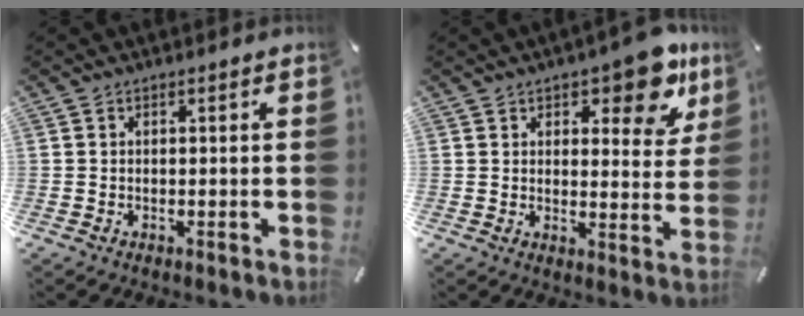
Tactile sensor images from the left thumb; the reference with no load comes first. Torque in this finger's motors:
{"motor_torque": [1.08, 0.05, 0.59, -0.10, 0.09]}